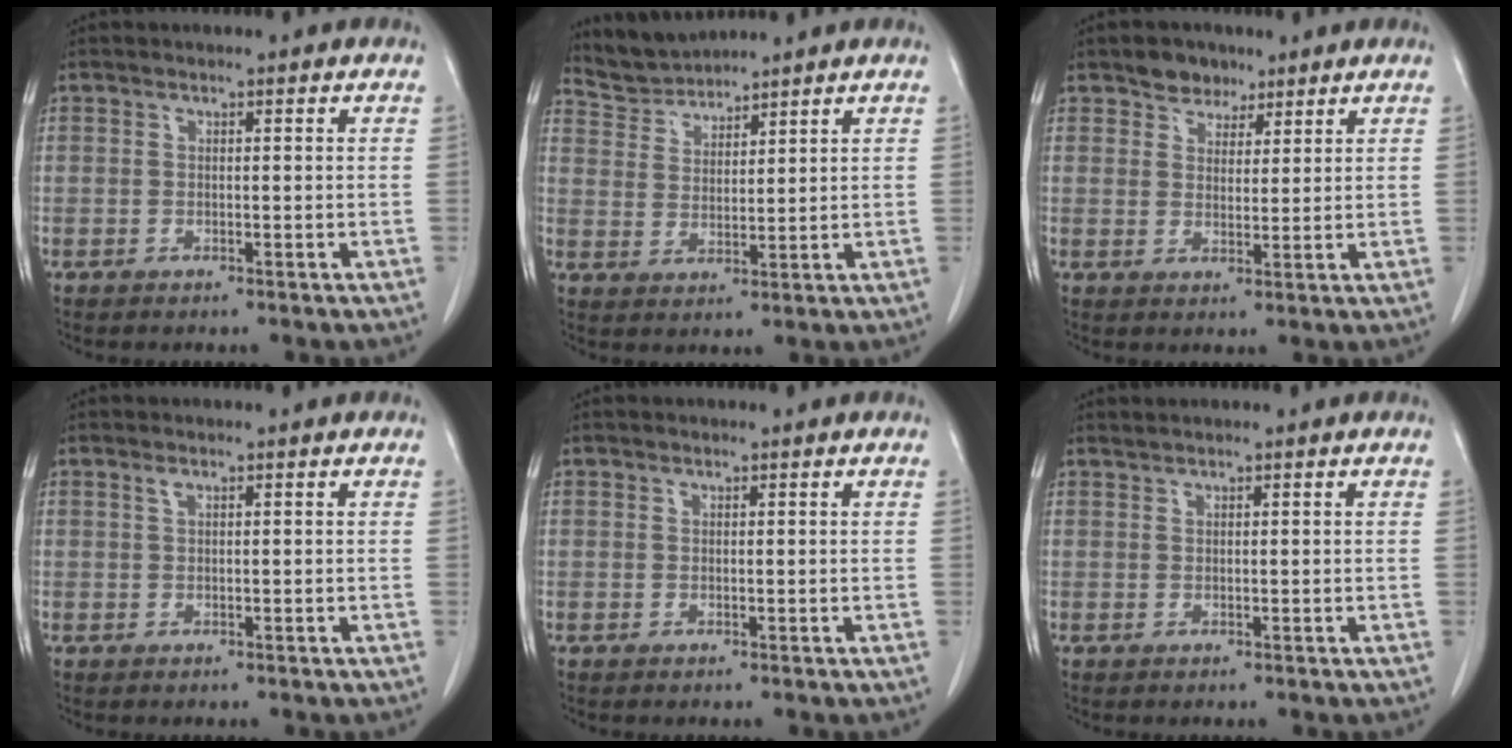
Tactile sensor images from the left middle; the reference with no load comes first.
{"total": 4.9, "force": [4.8, 0.2, -0.9], "torque": [0.010, 0.009, 0.101]}
{"total": 4.3, "force": [3.2, 2.6, 1.1], "torque": [-0.016, 0.005, 0.055]}
{"total": 0.6, "force": [0.4, 0.1, 0.4], "torque": [-0.012, 0.002, 0.008]}
{"total": 0.0}
{"total": 0.5, "force": [0.5, -0.1, -0.1], "torque": [-0.004, 0.002, 0.013]}